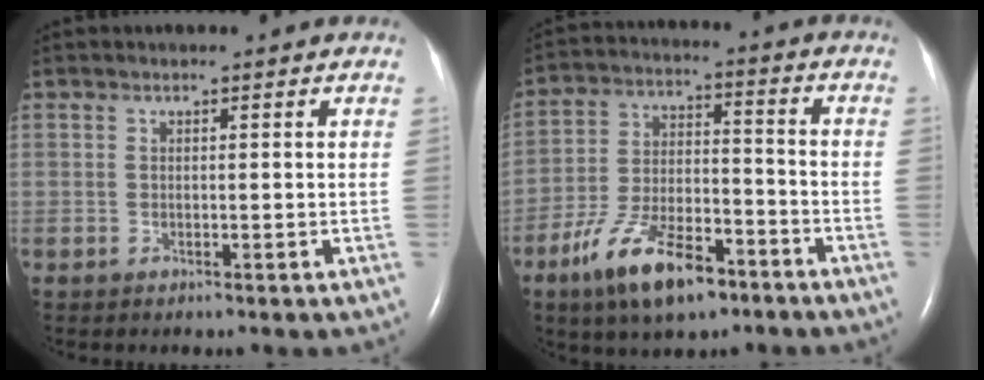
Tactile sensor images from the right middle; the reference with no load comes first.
{"total": 13.3, "force": [-8.3, 4.9, 9.2], "torque": [-0.177, -0.001, -0.146]}